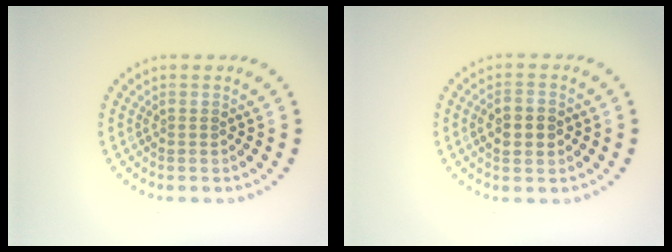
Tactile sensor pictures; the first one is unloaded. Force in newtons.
{"total": 3.2, "press": 3.2, "slide": 0.1}